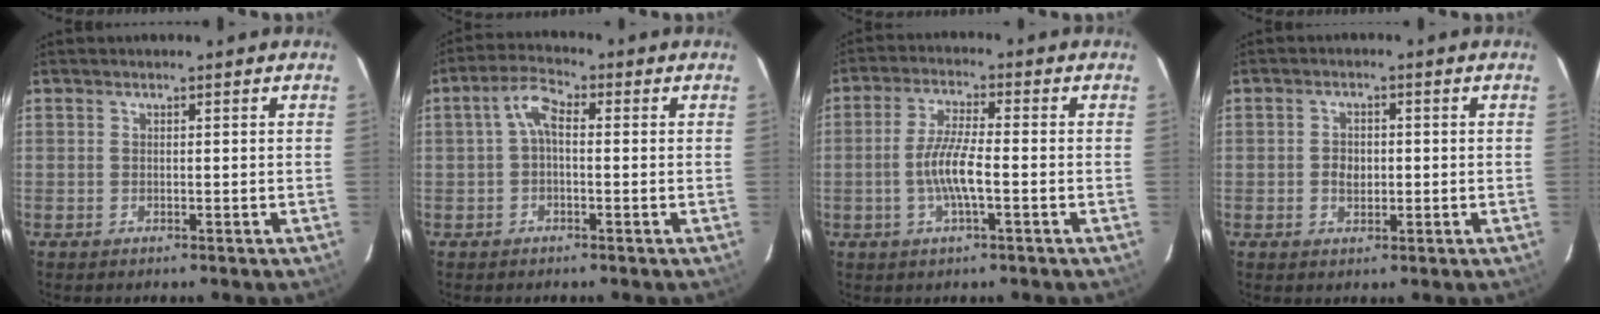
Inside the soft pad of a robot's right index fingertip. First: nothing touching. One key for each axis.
{"total": 3.6, "fx": -0.1, "fy": 1.6, "fz": 3.3, "tx": -0.067, "ty": 0.016, "tz": -0.002}
{"total": 6.4, "fx": -1.7, "fy": 0.5, "fz": 6.1, "tx": -0.123, "ty": -0.002, "tz": -0.034}
{"total": 2.4, "fx": -0.3, "fy": 1.8, "fz": 1.5, "tx": -0.026, "ty": 0.003, "tz": -0.004}